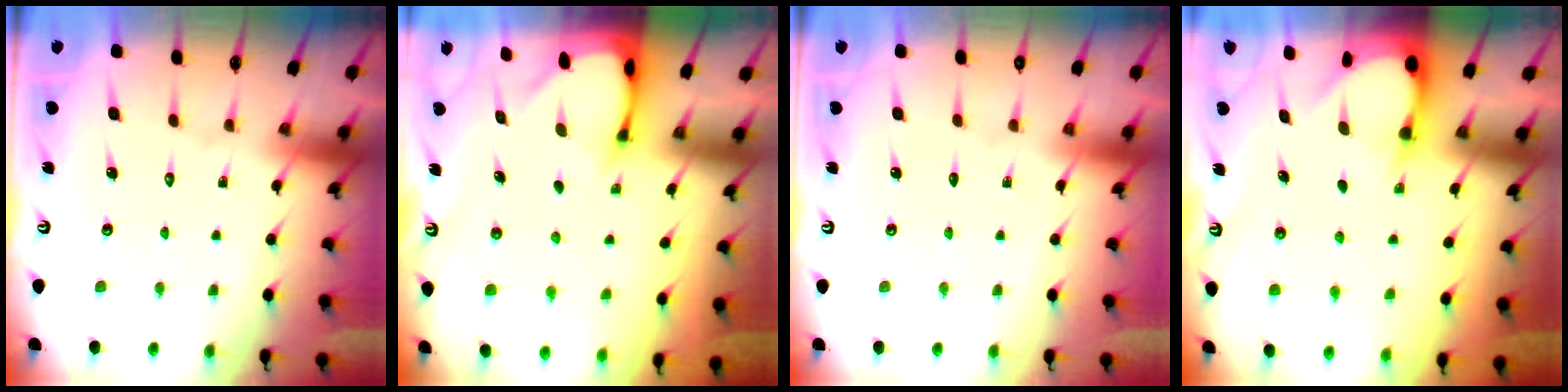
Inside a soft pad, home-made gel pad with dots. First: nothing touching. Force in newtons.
{"total": 2.5, "press": 2.5, "slide": 0.0}
{"total": 0.0}
{"total": 3.0, "press": 3.0, "slide": 0.4}